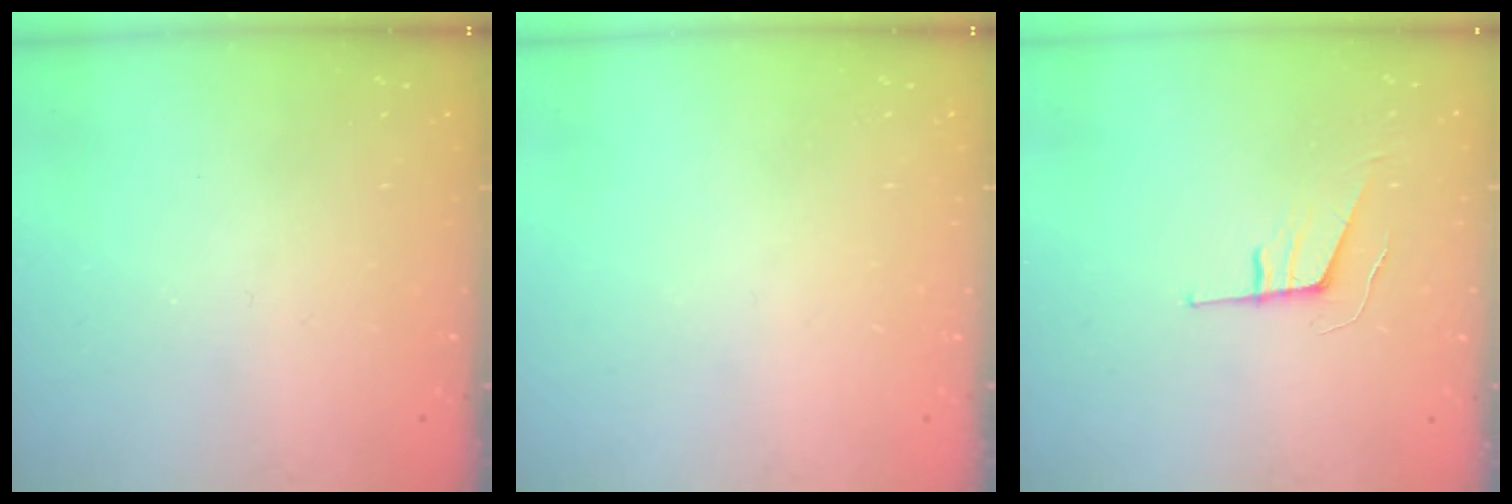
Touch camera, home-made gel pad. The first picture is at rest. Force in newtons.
{"total": 0.0}
{"total": 6.4, "press": 5.9, "slide": 2.5}